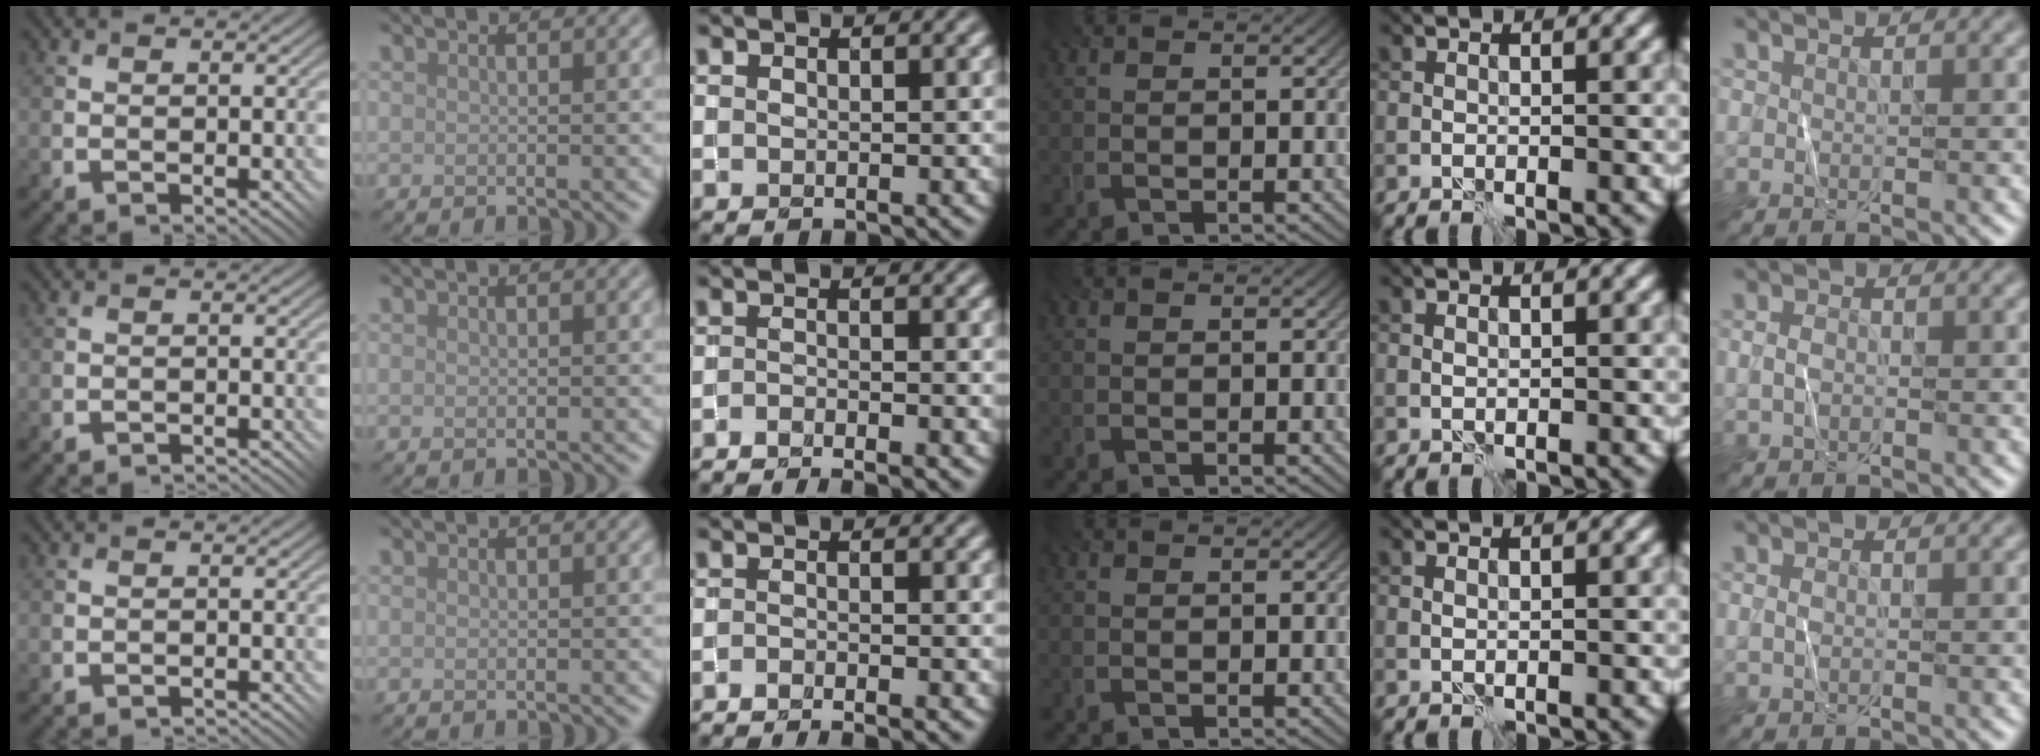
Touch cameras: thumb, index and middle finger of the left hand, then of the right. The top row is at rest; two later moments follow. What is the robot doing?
{"motion": "fold", "object": "shorts"}